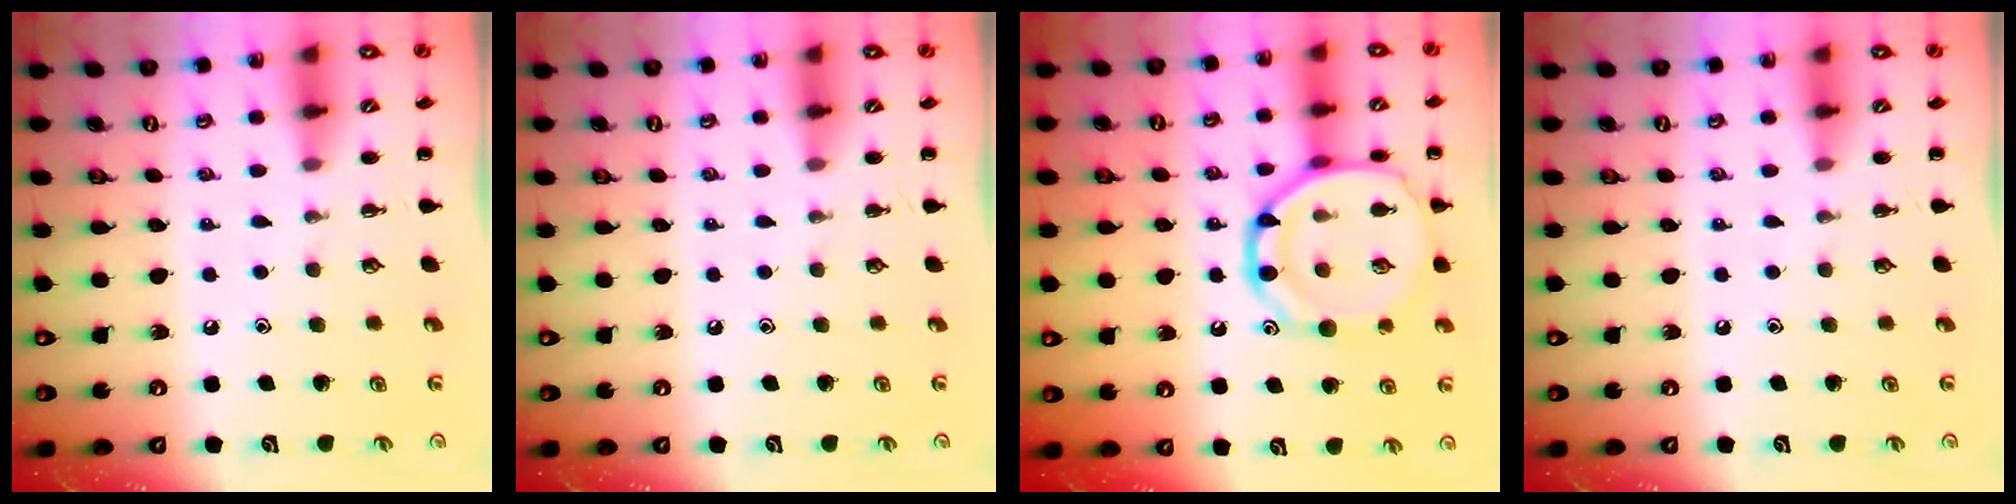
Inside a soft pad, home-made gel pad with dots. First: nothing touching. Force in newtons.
{"total": 0.0}
{"total": 17.0, "press": 16.9, "slide": 1.7}
{"total": 0.0}